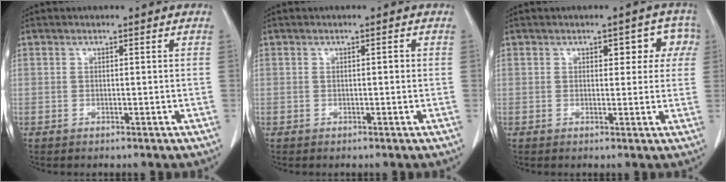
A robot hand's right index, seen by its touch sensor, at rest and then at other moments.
{"total": 0.9, "force": [0.1, 0.3, 0.8], "torque": [-0.013, 0.003, 0.003]}
{"total": 4.8, "force": [1.6, 2.9, 3.4], "torque": [-0.018, 0.021, 0.014]}